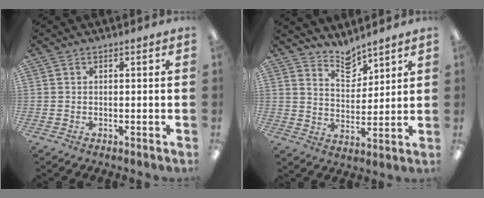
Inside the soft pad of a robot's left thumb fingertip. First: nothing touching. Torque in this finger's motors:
{"motor_torque": [-0.22, -0.23, -0.33, 0.28, 0.02]}